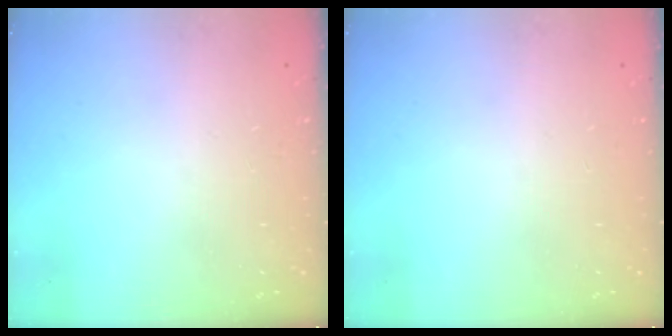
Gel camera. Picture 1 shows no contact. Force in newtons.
{"total": 0.0}